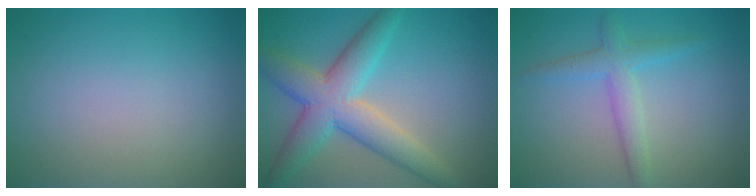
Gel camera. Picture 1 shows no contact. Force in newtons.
{"total": 6.8, "press": 6.8, "slide": 0.3}
{"total": 2.7, "press": 2.7, "slide": 0.2}